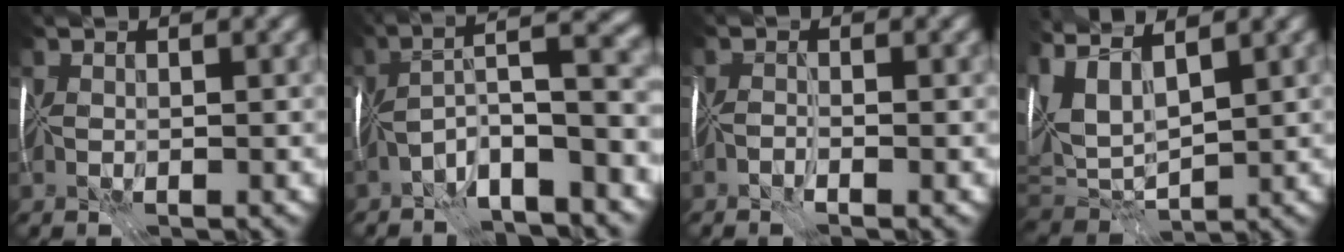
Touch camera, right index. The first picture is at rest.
{"total": 7.3, "force": [-3.8, 0.5, 6.2], "torque": [-0.093, 0.022, -0.074]}
{"total": 1.8, "force": [-1.3, -1.2, -0.4], "torque": [0.001, -0.004, -0.023]}
{"total": 5.6, "force": [2.4, 2.2, 4.5], "torque": [-0.115, 0.000, 0.047]}